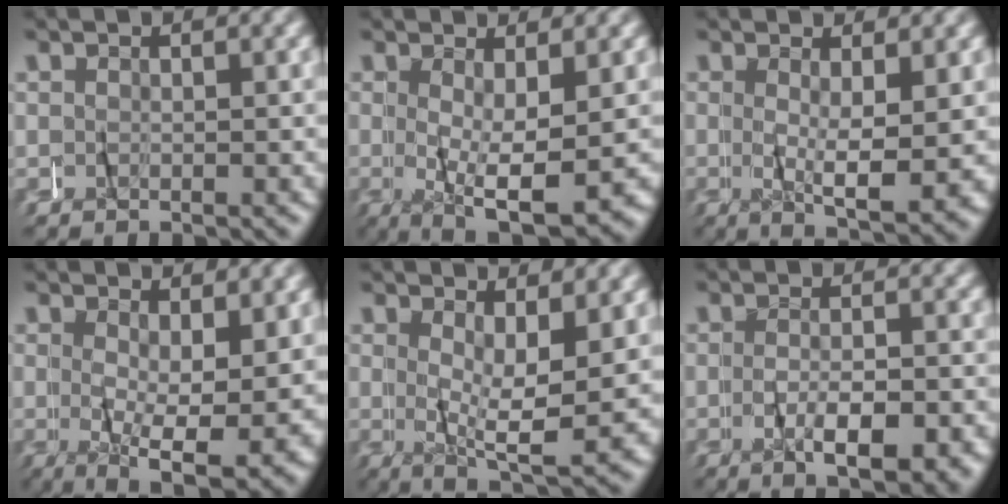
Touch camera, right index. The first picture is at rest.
{"total": 6.7, "force": [-1.6, 2.4, 6.1], "torque": [-0.089, -0.019, -0.019]}
{"total": 5.1, "force": [-0.4, 0.9, 5.0], "torque": [-0.076, -0.011, -0.004]}
{"total": 7.0, "force": [-1.0, 2.4, 6.5], "torque": [-0.094, -0.025, -0.009]}
{"total": 6.1, "force": [0.3, 1.6, 5.9], "torque": [-0.086, -0.016, 0.007]}
{"total": 5.2, "force": [-2.2, 2.0, 4.3], "torque": [-0.069, -0.007, -0.035]}